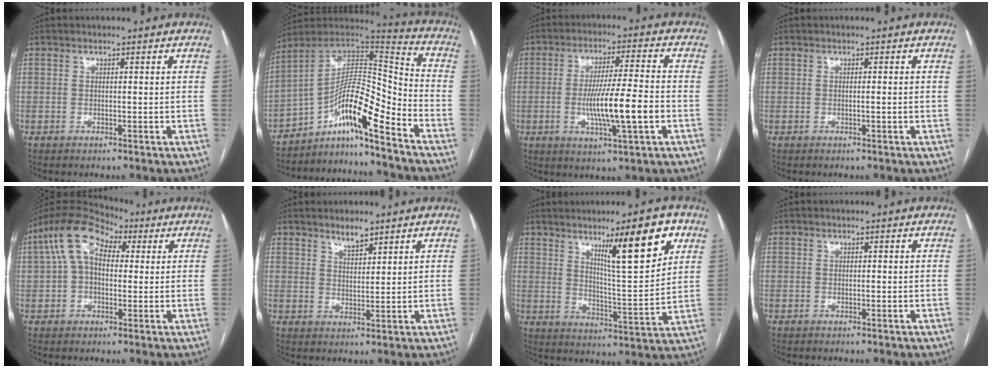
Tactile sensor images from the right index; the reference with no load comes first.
{"total": 14.5, "force": [-9.0, 1.8, 11.2], "torque": [-0.195, 0.032, -0.150]}
{"total": 10.8, "force": [-2.4, 0.3, 10.5], "torque": [-0.193, -0.007, -0.043]}
{"total": 0.6, "force": [-0.1, -0.1, 0.6], "torque": [-0.008, 0.000, 0.000]}
{"total": 10.9, "force": [3.5, 6.6, 7.9], "torque": [-0.161, 0.061, 0.059]}
{"total": 3.1, "force": [2.7, 0.9, 1.3], "torque": [-0.024, -0.006, 0.049]}
{"total": 12.7, "force": [7.0, 1.4, 10.6], "torque": [-0.160, -0.010, 0.110]}
{"total": 0.0}